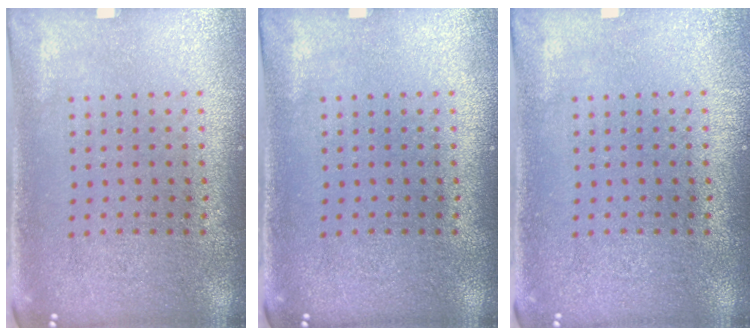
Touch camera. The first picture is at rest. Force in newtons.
{"total": 0.0}
{"total": 0.7, "press": 0.7, "slide": 0.0}